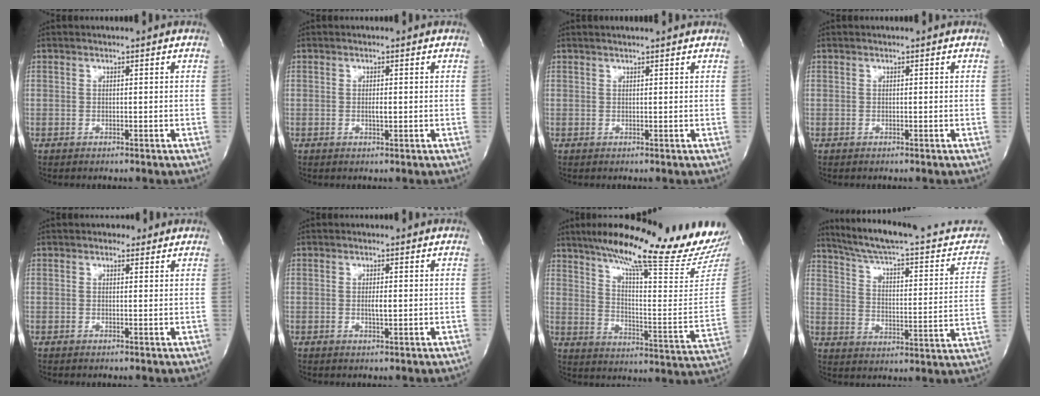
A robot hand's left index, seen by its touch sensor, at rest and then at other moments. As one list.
[{"total": 1.0, "force": [0.0, 0.3, 1.0], "torque": [-0.021, -0.002, 0.000]}, {"total": 3.5, "force": [3.2, 0.0, 1.4], "torque": [-0.020, 0.019, 0.039]}, {"total": 0.0}, {"total": 1.8, "force": [1.3, 1.1, 0.6], "torque": [-0.010, 0.005, 0.013]}, {"total": 1.7, "force": [0.0, 0.4, 1.7], "torque": [-0.034, -0.001, 0.001]}, {"total": 25.2, "force": [21.6, 0.2, 13.0], "torque": [-0.203, -0.079, 0.290]}, {"total": 25.7, "force": [22.3, 4.2, 12.0], "torque": [-0.171, -0.023, 0.294]}]